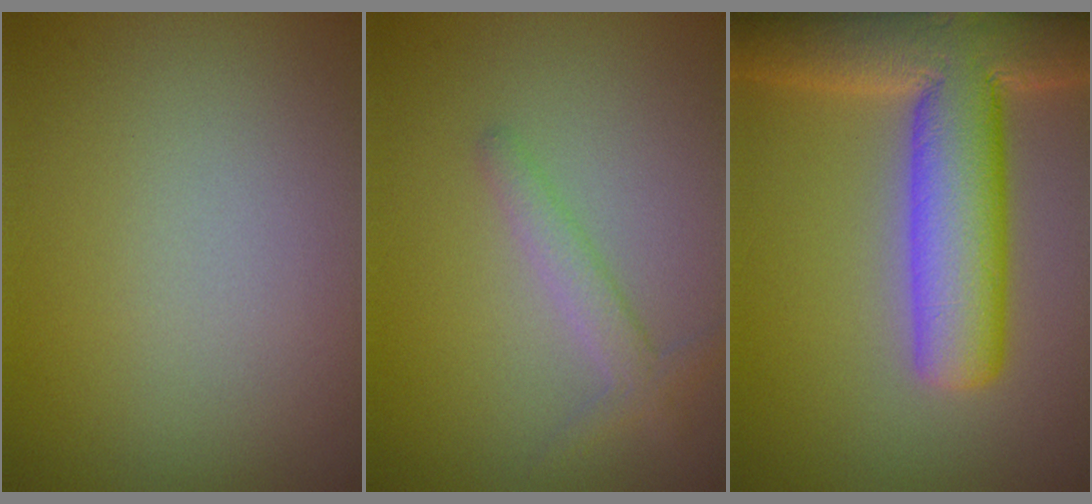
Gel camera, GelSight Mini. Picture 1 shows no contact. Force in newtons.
{"total": 1.8, "press": 1.8, "slide": 0.1}
{"total": 11.0, "press": 10.9, "slide": 0.7}